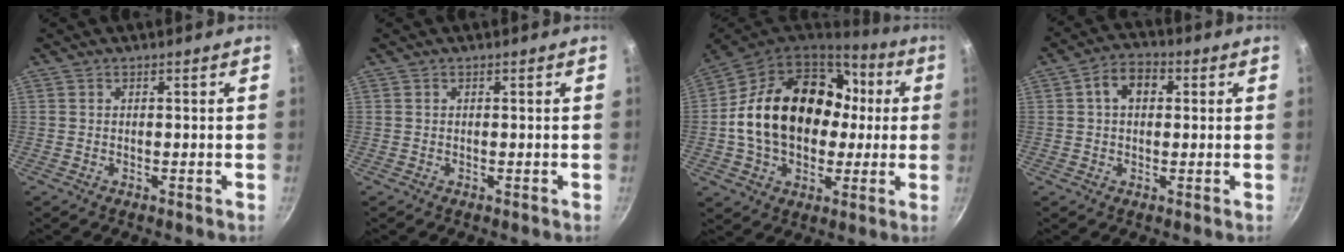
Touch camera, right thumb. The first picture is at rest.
{"total": 0.0}
{"total": 25.7, "force": [2.0, 18.5, 17.8], "torque": [-0.289, 0.044, 0.036]}
{"total": 6.6, "force": [1.6, 4.6, 4.5], "torque": [-0.052, 0.014, 0.015]}